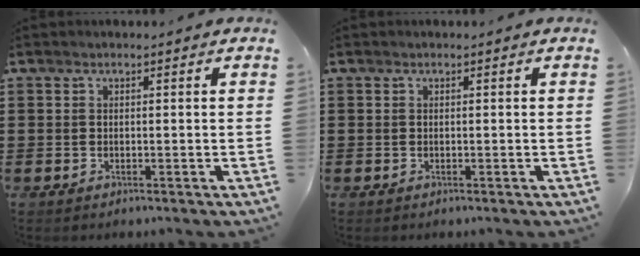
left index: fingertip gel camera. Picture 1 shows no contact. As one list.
[{"total": 0.0}]